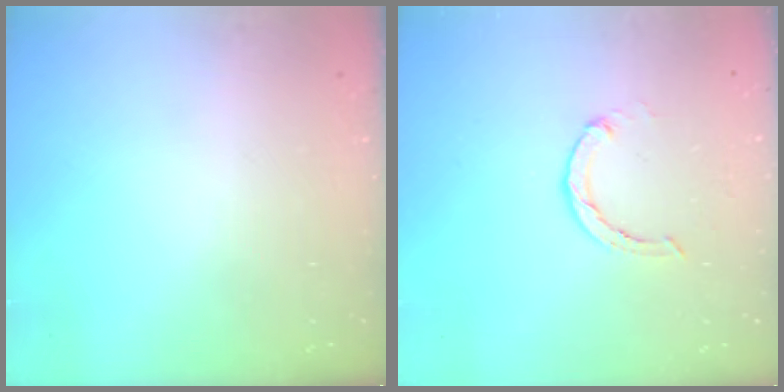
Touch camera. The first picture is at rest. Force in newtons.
{"total": 3.0, "press": 3.0, "slide": 0.4}